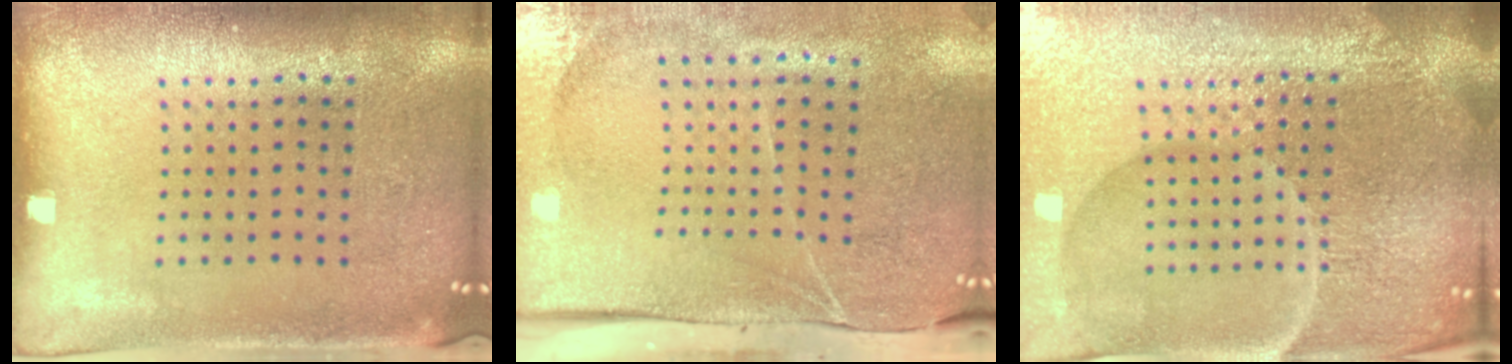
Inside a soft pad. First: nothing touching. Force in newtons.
{"total": 4.4, "press": 3.5, "slide": 2.6}
{"total": 7.0, "press": 6.2, "slide": 3.3}